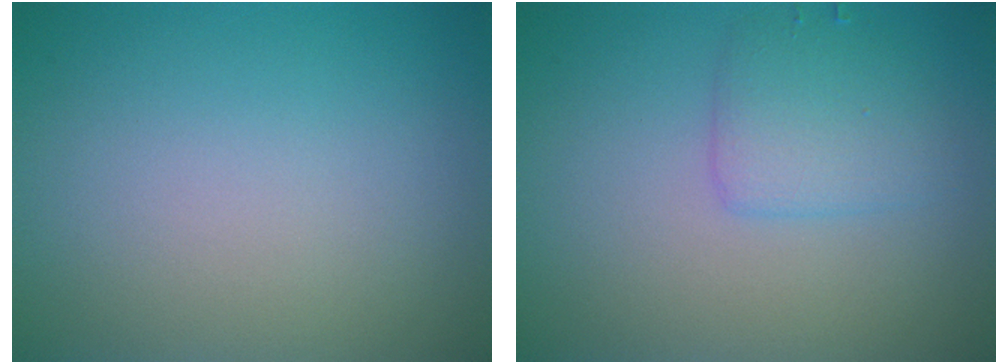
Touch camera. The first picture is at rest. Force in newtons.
{"total": 2.6, "press": 2.6, "slide": 0.0}